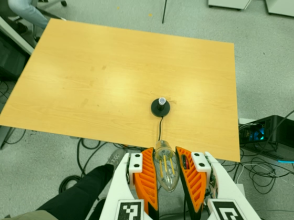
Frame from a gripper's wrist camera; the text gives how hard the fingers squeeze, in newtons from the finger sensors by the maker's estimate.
{"total": 17.8, "left": 18.4, "right": 17.2}